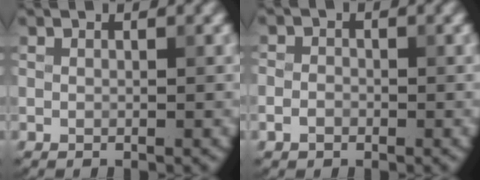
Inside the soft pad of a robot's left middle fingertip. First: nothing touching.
{"total": 1.6, "force": [-0.8, 1.2, 0.7], "torque": [-0.010, 0.002, -0.020]}